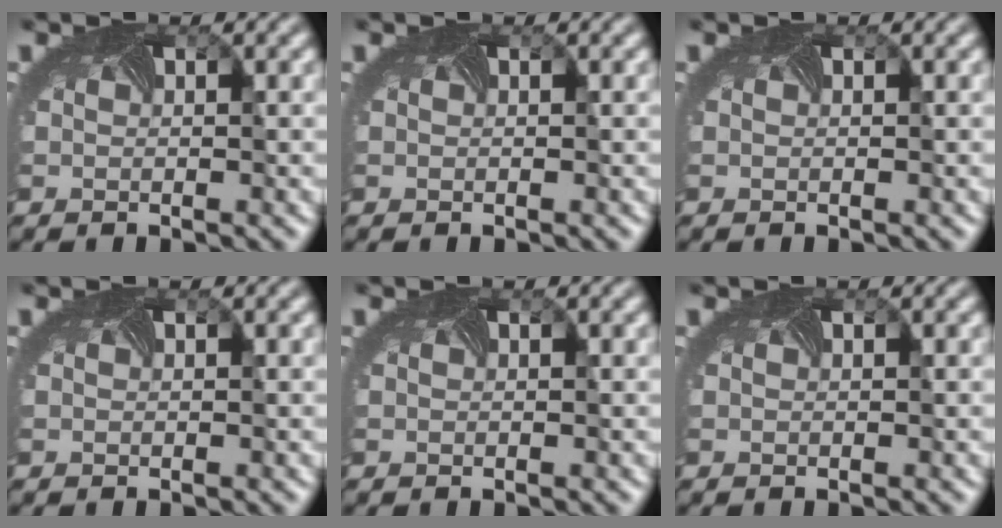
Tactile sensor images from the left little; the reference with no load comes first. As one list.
[{"total": 0.0}, {"total": 0.0}, {"total": 0.0}, {"total": 0.0}, {"total": 0.0}]